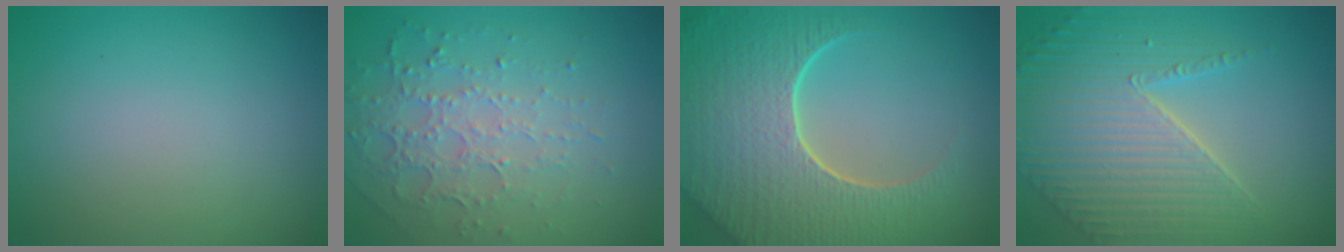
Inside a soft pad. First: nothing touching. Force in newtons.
{"total": 4.7, "press": 3.3, "slide": 3.3}
{"total": 9.4, "press": 6.7, "slide": 6.6}
{"total": 5.2, "press": 4.8, "slide": 2.1}